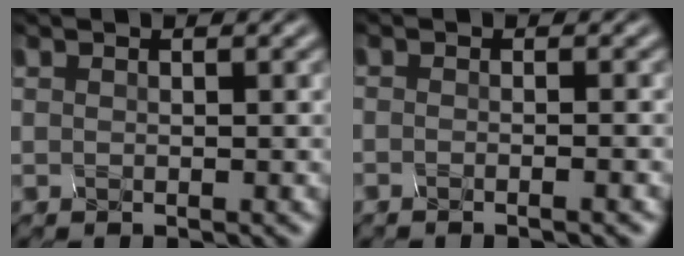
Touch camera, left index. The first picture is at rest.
{"total": 1.6, "force": [-0.8, 0.8, 1.1], "torque": [-0.004, 0.007, -0.034]}